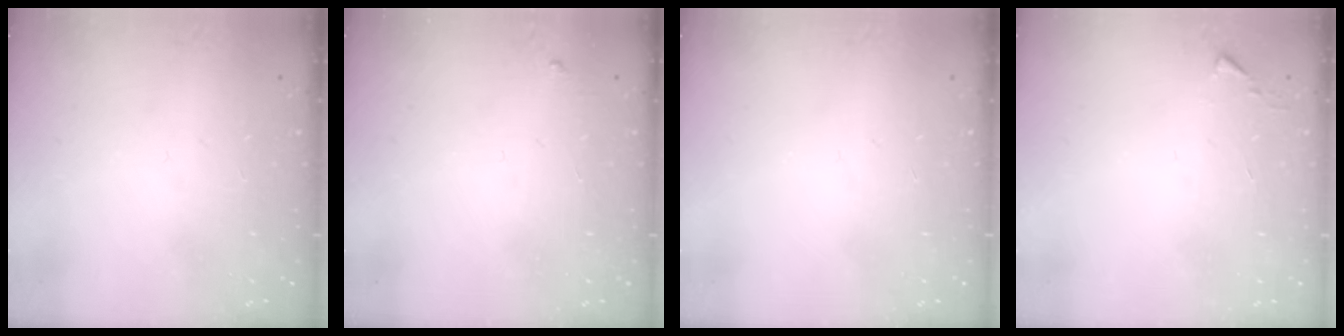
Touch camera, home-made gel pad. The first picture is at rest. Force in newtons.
{"total": 3.5, "press": 3.4, "slide": 0.4}
{"total": 0.0}
{"total": 1.1, "press": 1.1, "slide": 0.1}